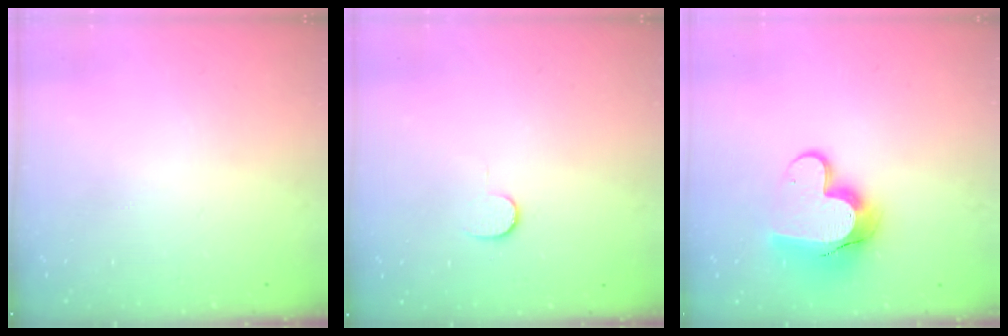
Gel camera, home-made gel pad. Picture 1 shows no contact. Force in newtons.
{"total": 6.0, "press": 6.0, "slide": 0.5}
{"total": 11.8, "press": 11.8, "slide": 1.0}